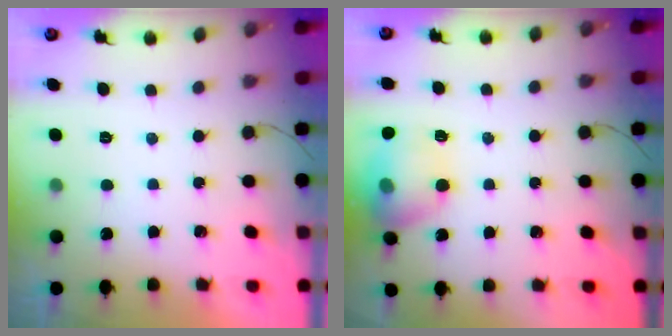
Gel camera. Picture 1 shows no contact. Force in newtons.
{"total": 14.2, "press": 14.1, "slide": 1.3}